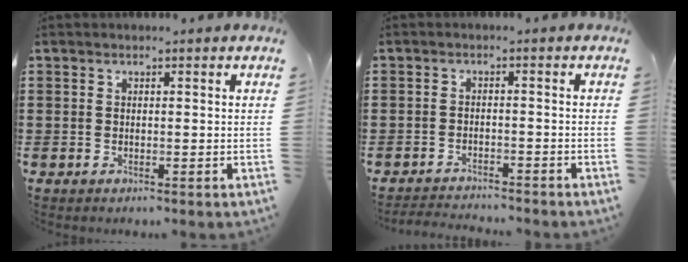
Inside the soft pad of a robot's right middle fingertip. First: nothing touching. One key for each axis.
{"total": 2.4, "fx": -2.4, "fy": 0.0, "fz": 0.0, "tx": -0.008, "ty": -0.003, "tz": -0.050}